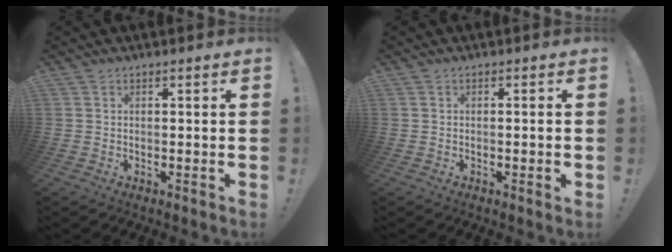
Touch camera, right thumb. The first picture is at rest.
{"total": 1.3, "force": [-0.6, 0.0, 1.1], "torque": [-0.023, 0.003, -0.010]}